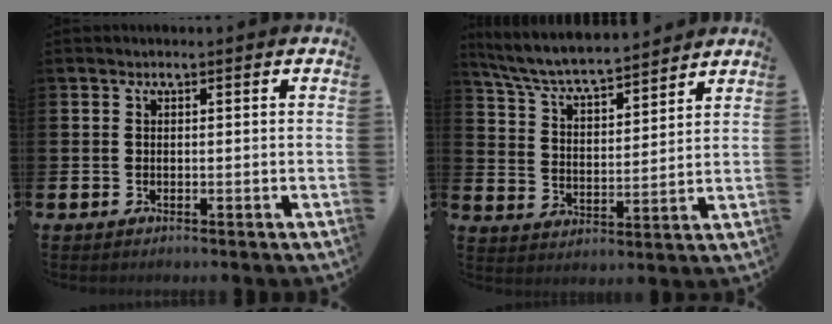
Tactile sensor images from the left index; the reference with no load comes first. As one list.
[{"total": 6.7, "force": [6.4, 0.7, 1.9], "torque": [-0.065, -0.047, 0.109]}]